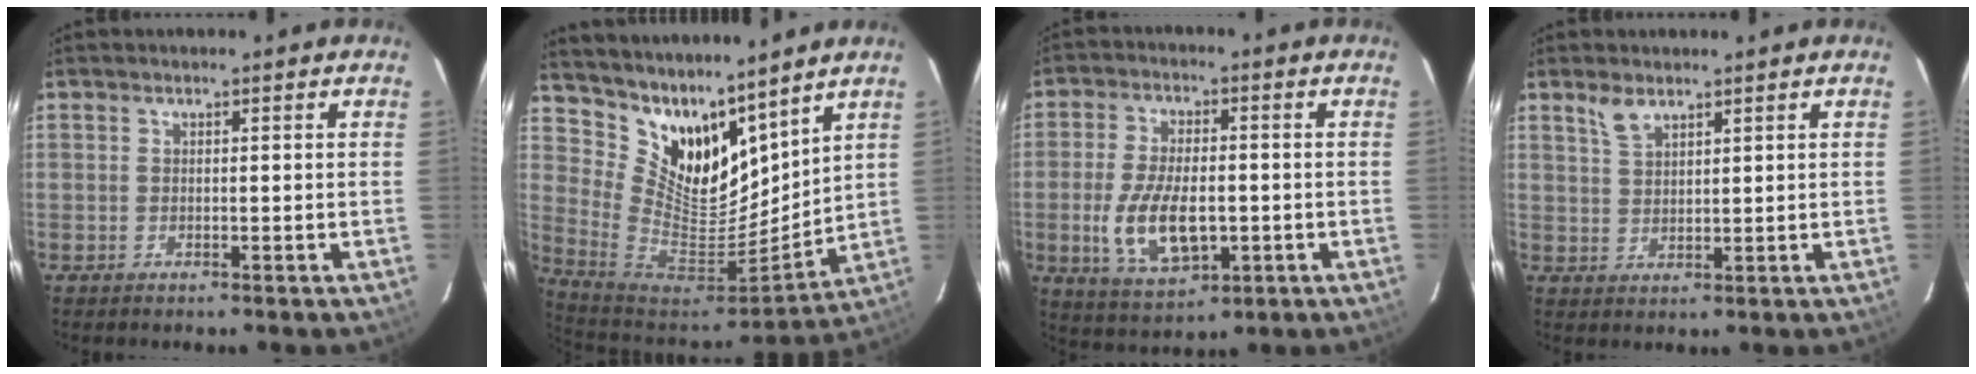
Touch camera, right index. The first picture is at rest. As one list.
[{"total": 16.1, "force": [12.9, 7.2, 6.5], "torque": [-0.147, -0.022, 0.254]}, {"total": 12.1, "force": [-2.4, 5.8, 10.3], "torque": [-0.211, -0.010, -0.034]}, {"total": 3.3, "force": [2.5, 1.3, 1.7], "torque": [-0.034, 0.002, 0.052]}]